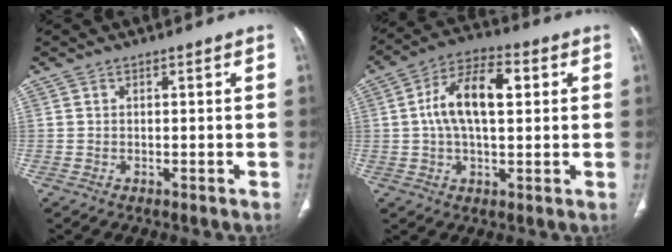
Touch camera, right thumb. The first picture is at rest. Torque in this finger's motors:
{"motor_torque": [1.61, 1.59, 1.07, -0.20, 0.17]}